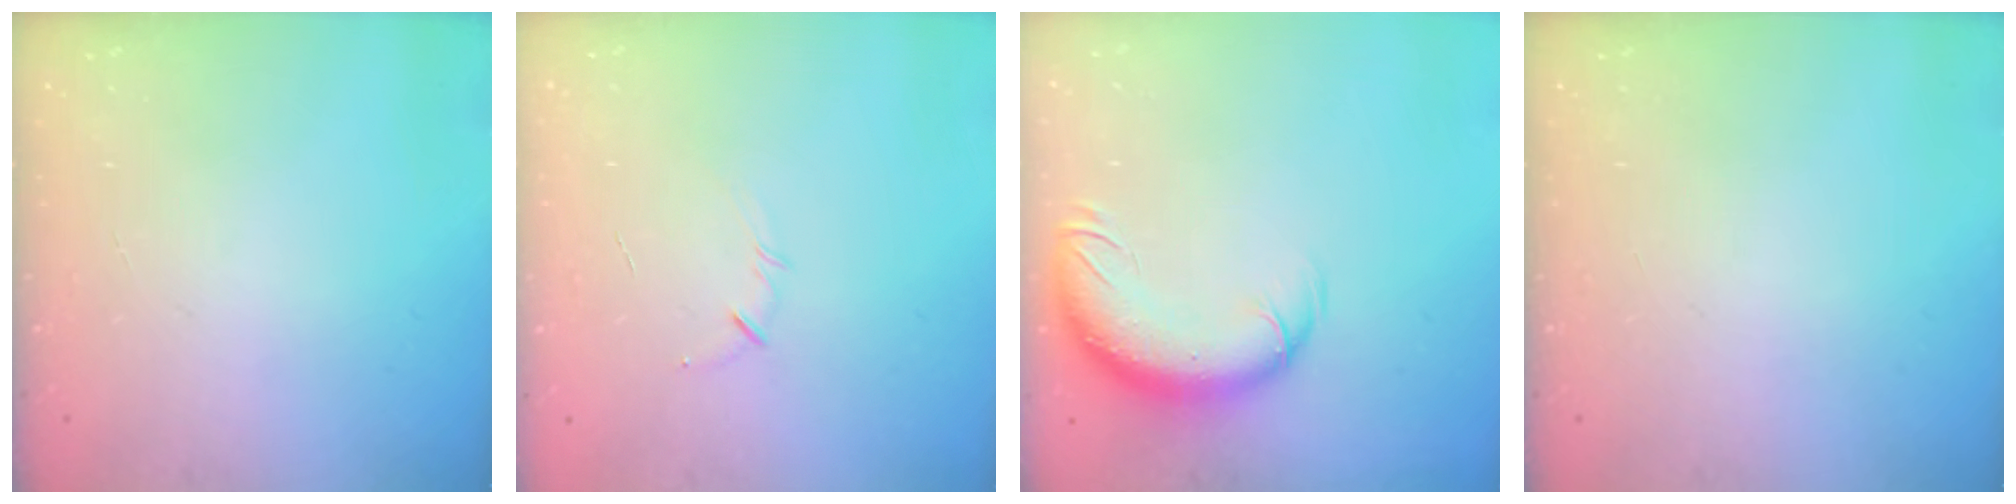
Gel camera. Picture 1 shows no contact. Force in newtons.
{"total": 3.9, "press": 3.8, "slide": 0.9}
{"total": 11.8, "press": 11.5, "slide": 2.8}
{"total": 0.0}